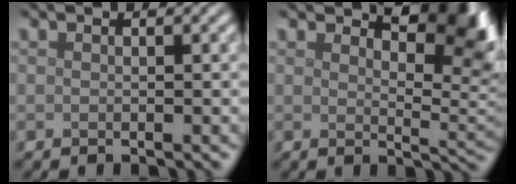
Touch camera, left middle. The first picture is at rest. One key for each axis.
{"total": 6.0, "fx": 4.0, "fy": 2.0, "fz": 4.0, "tx": -0.047, "ty": -0.003, "tz": 0.055}